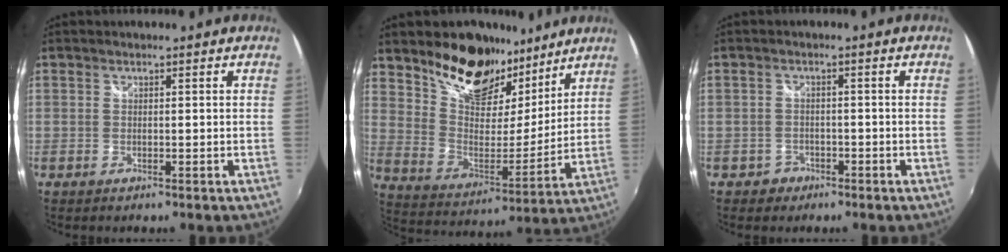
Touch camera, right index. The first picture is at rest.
{"total": 18.6, "force": [13.3, 9.7, 8.6], "torque": [-0.167, 0.011, 0.243]}
{"total": 3.0, "force": [-1.6, 2.5, 0.2], "torque": [-0.012, 0.005, -0.025]}